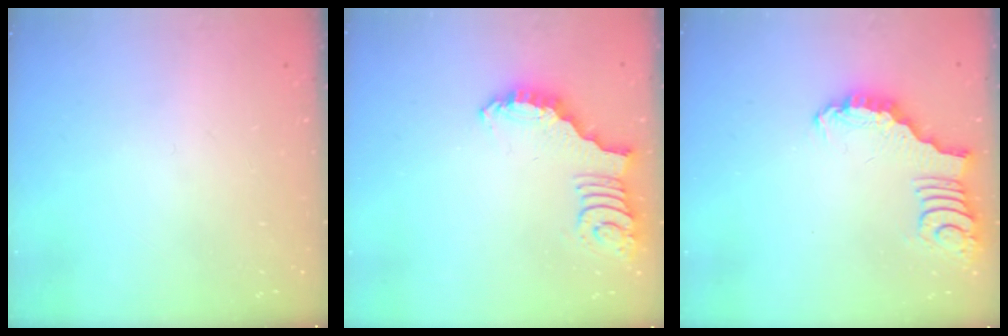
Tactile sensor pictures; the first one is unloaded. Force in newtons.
{"total": 2.5, "press": 2.5, "slide": 0.5}
{"total": 2.2, "press": 2.2, "slide": 0.0}